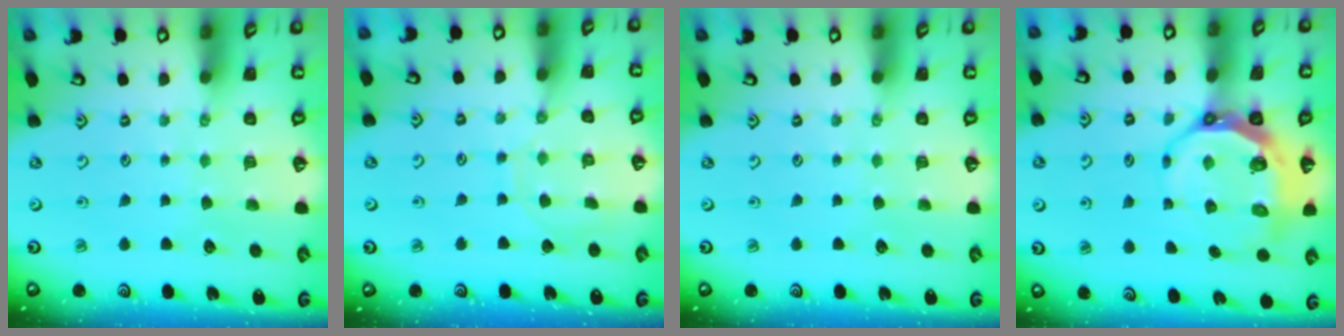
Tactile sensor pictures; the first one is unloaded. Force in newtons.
{"total": 6.8, "press": 6.7, "slide": 0.7}
{"total": 0.0}
{"total": 9.4, "press": 8.6, "slide": 3.6}